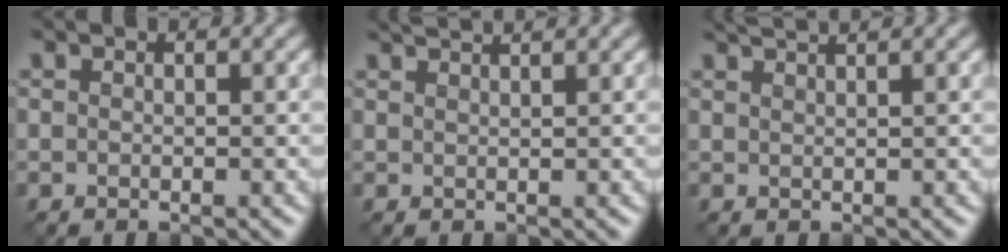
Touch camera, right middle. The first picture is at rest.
{"total": 2.2, "force": [2.0, 0.4, 0.9], "torque": [0.004, 0.010, 0.017]}
{"total": 2.3, "force": [2.1, 0.4, 1.0], "torque": [0.001, 0.011, 0.022]}